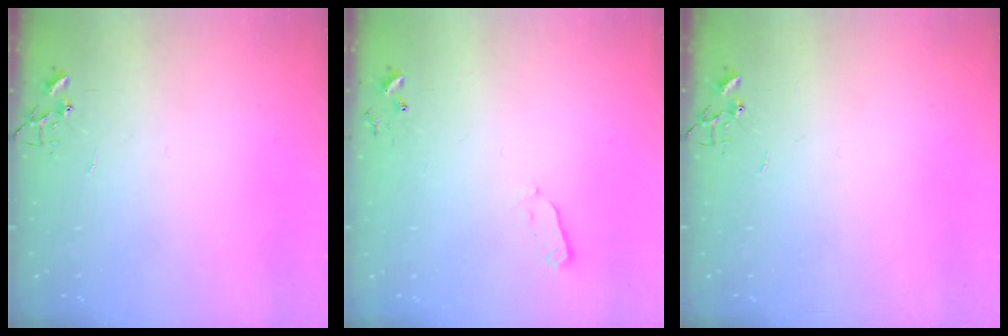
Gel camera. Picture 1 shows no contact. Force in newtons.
{"total": 2.7, "press": 2.6, "slide": 0.4}
{"total": 0.0}